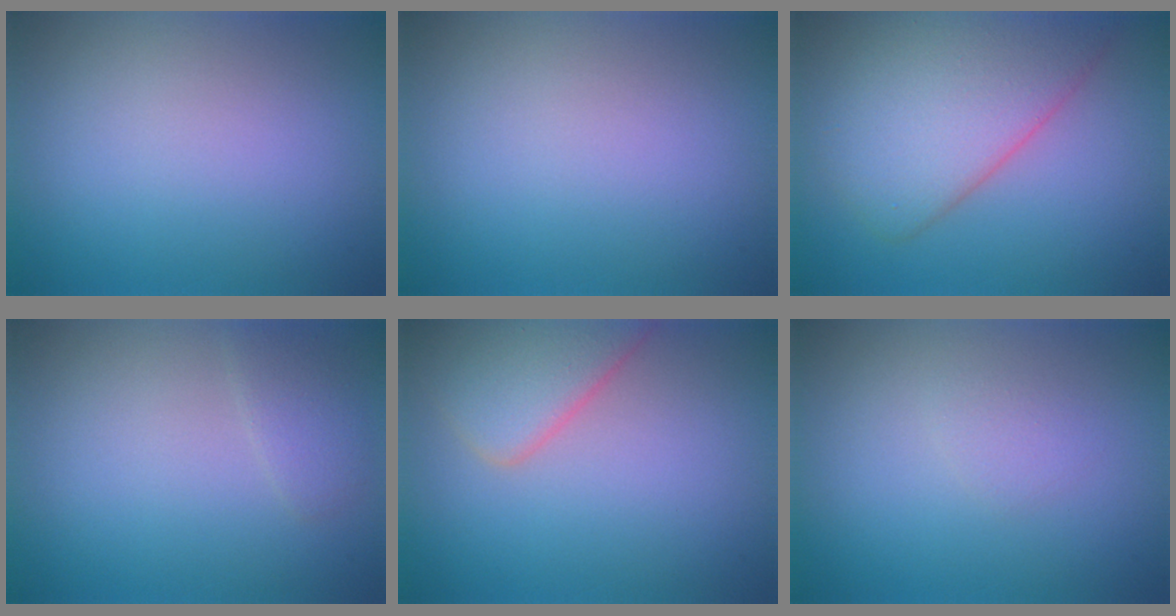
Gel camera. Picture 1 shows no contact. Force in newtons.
{"total": 0.0}
{"total": 6.6, "press": 6.6, "slide": 0.1}
{"total": 1.6, "press": 1.6, "slide": 0.1}
{"total": 4.6, "press": 4.6, "slide": 0.2}
{"total": 0.9, "press": 0.9, "slide": 0.0}